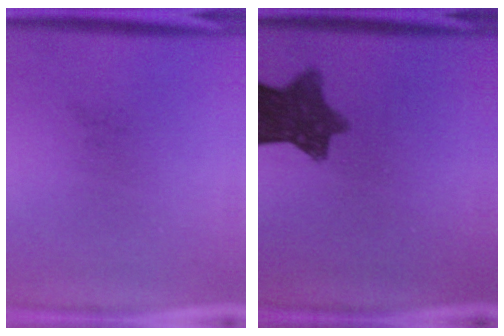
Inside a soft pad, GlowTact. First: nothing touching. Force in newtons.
{"total": 9.2}